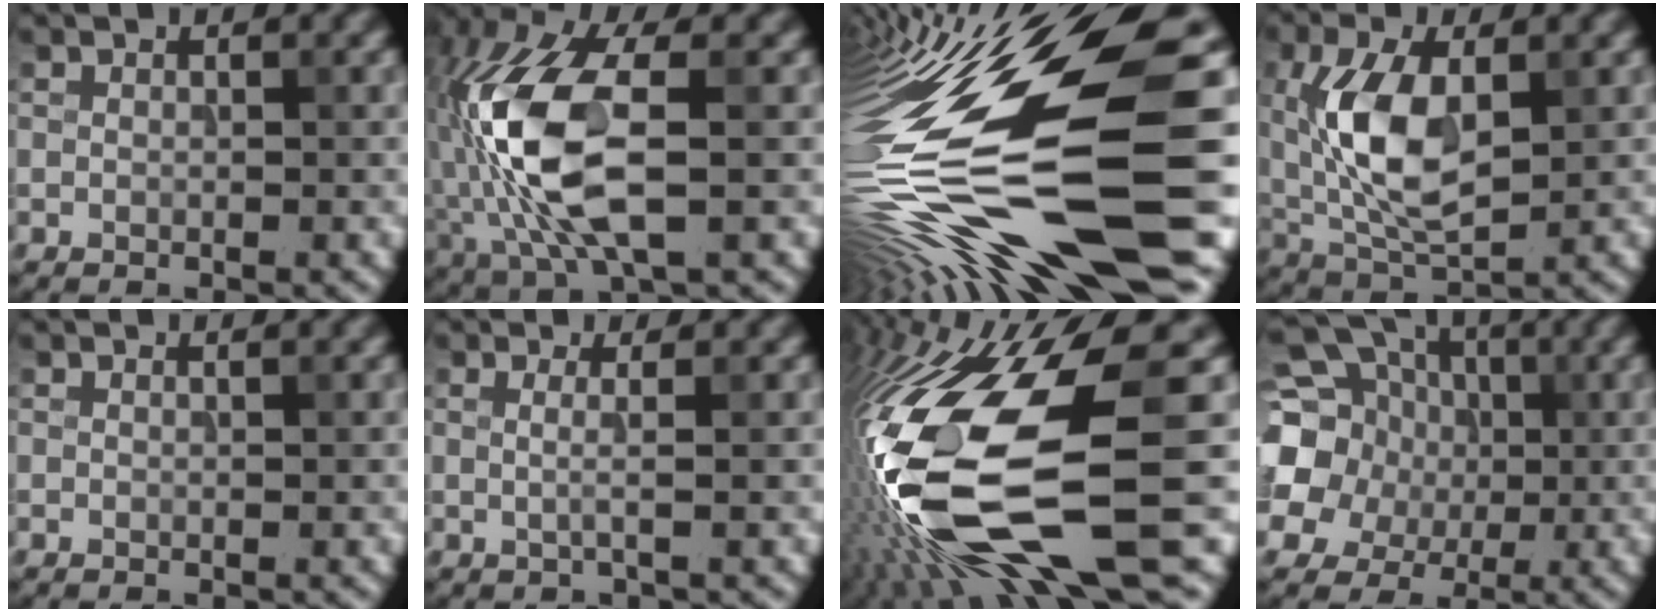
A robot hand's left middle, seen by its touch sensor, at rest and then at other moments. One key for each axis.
{"total": 10.9, "fx": -0.7, "fy": 4.8, "fz": 9.8, "tx": -0.213, "ty": 0.016, "tz": -0.015}
{"total": 17.2, "fx": -2.7, "fy": 3.3, "fz": 16.7, "tx": -0.302, "ty": 0.005, "tz": -0.046}
{"total": 7.9, "fx": 0.9, "fy": 3.9, "fz": 6.8, "tx": -0.150, "ty": 0.004, "tz": 0.020}
{"total": 0.0}
{"total": 1.5, "fx": 0.0, "fy": 0.4, "fz": 1.5, "tx": -0.031, "ty": 0.000, "tz": -0.008}
{"total": 16.5, "fx": -3.8, "fy": 5.2, "fz": 15.2, "tx": -0.320, "ty": -0.020, "tz": -0.062}
{"total": 18.2, "fx": 4.7, "fy": 15.9, "fz": 7.6, "tx": -0.196, "ty": 0.029, "tz": 0.051}